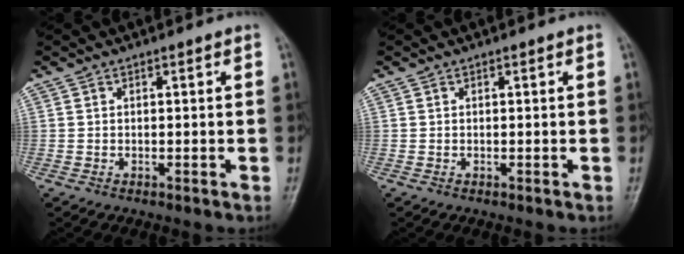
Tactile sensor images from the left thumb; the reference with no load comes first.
{"total": 0.0}